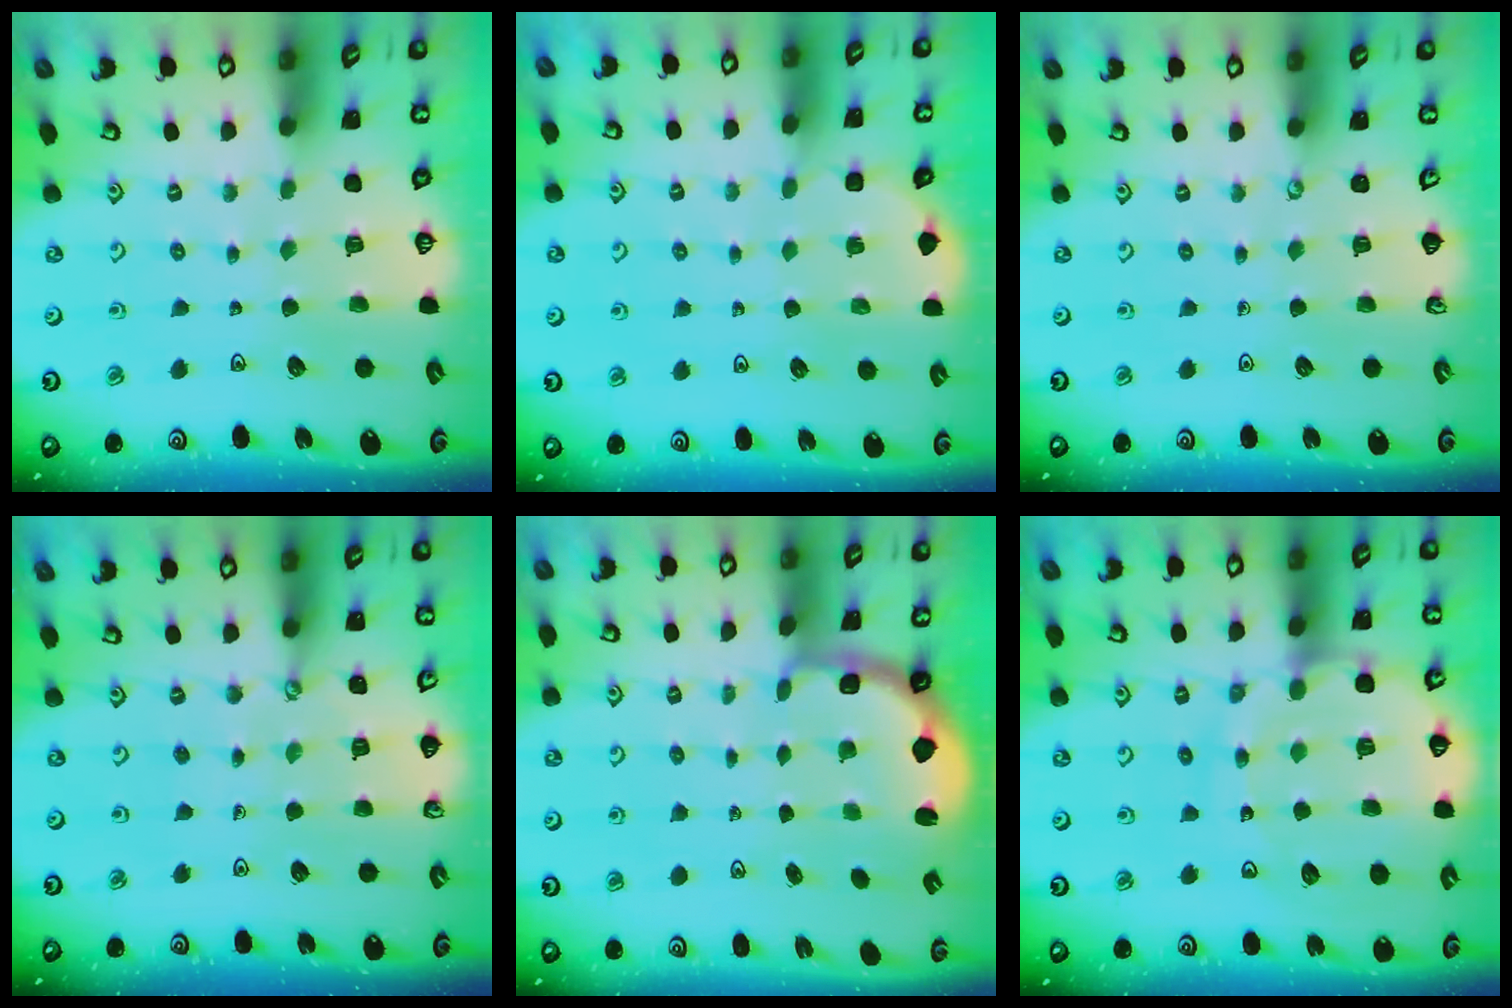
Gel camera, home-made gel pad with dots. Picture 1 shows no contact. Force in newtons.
{"total": 2.2, "press": 2.2, "slide": 0.3}
{"total": 0.0}
{"total": 1.4, "press": 1.3, "slide": 0.3}
{"total": 2.5, "press": 1.2, "slide": 2.2}
{"total": 13.9, "press": 13.8, "slide": 1.7}